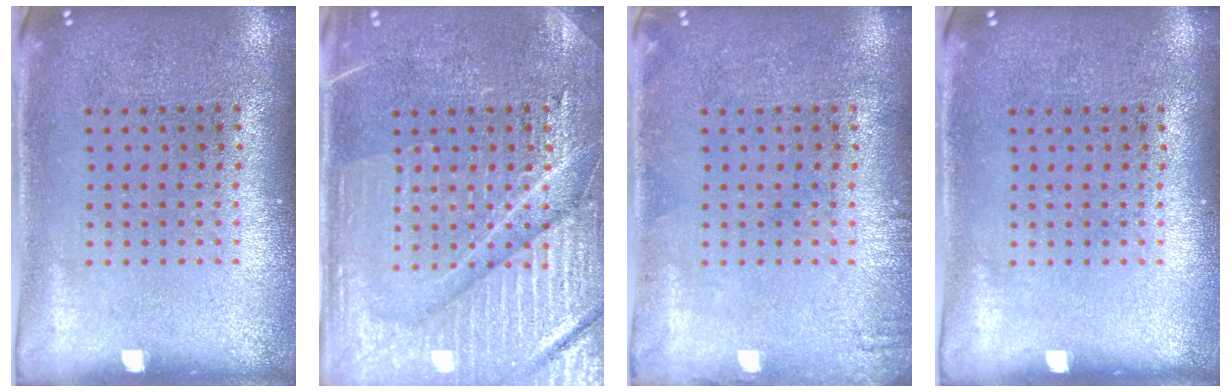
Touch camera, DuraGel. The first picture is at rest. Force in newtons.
{"total": 4.3, "press": 4.2, "slide": 0.8}
{"total": 0.8, "press": 0.8, "slide": 0.1}
{"total": 0.0}